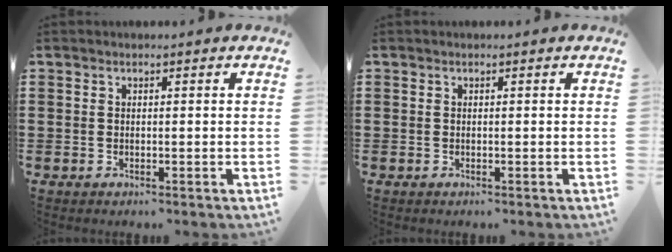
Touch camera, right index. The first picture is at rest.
{"total": 0.0}